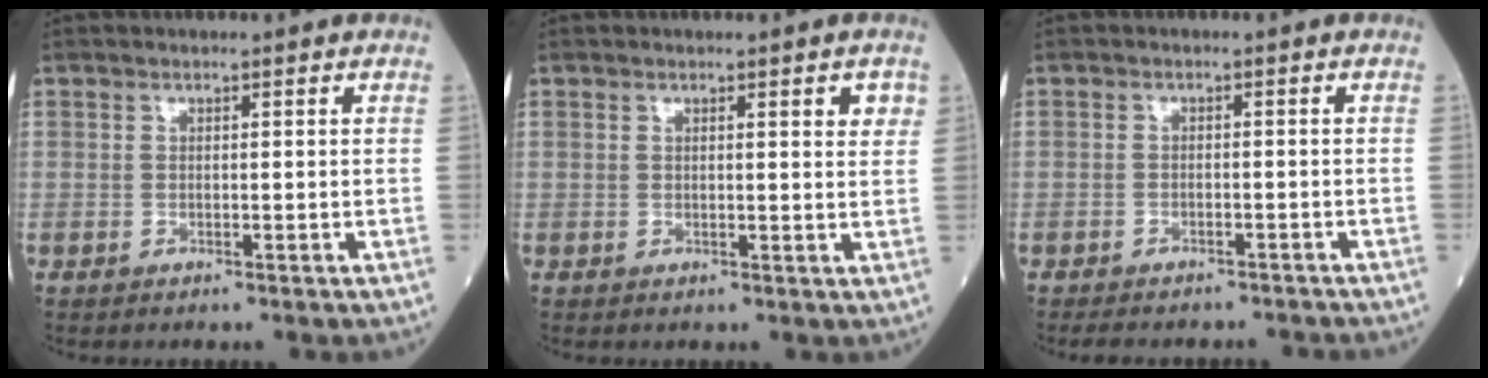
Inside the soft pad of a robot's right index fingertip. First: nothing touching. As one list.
[{"total": 2.5, "force": [1.2, 0.4, 2.2], "torque": [-0.023, -0.002, 0.012]}, {"total": 7.4, "force": [-6.7, 2.6, 1.8], "torque": [-0.023, 0.000, -0.084]}]